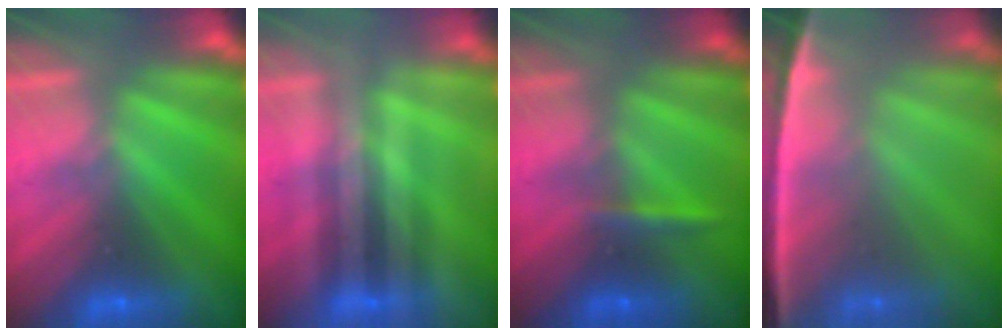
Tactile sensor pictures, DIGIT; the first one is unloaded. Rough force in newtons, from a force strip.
{"total": 1.8}
{"total": 2.4}
{"total": 7.2}